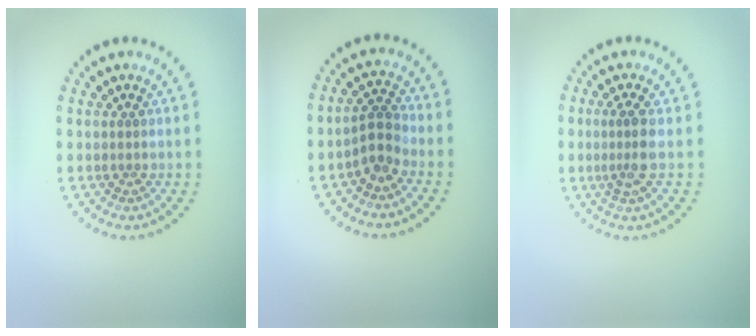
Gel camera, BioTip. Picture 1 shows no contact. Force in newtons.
{"total": 2.2, "press": 1.9, "slide": 1.2}
{"total": 2.2, "press": 1.9, "slide": 1.2}